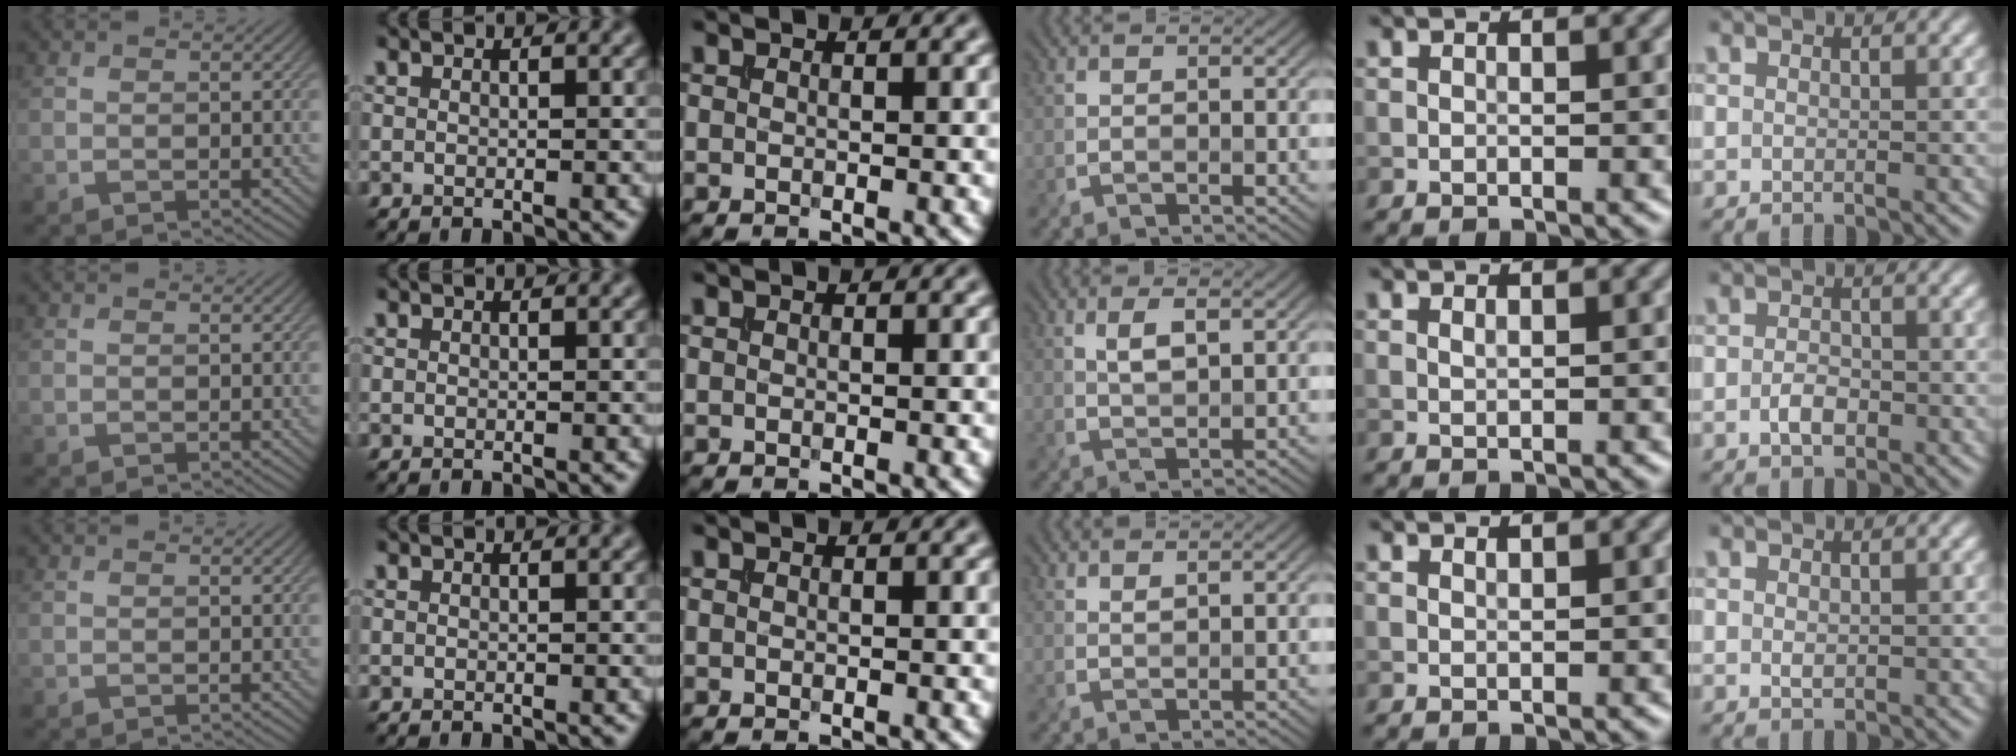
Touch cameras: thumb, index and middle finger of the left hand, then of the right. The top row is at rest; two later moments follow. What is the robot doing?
{"motion": "extract", "object": "file holder"}